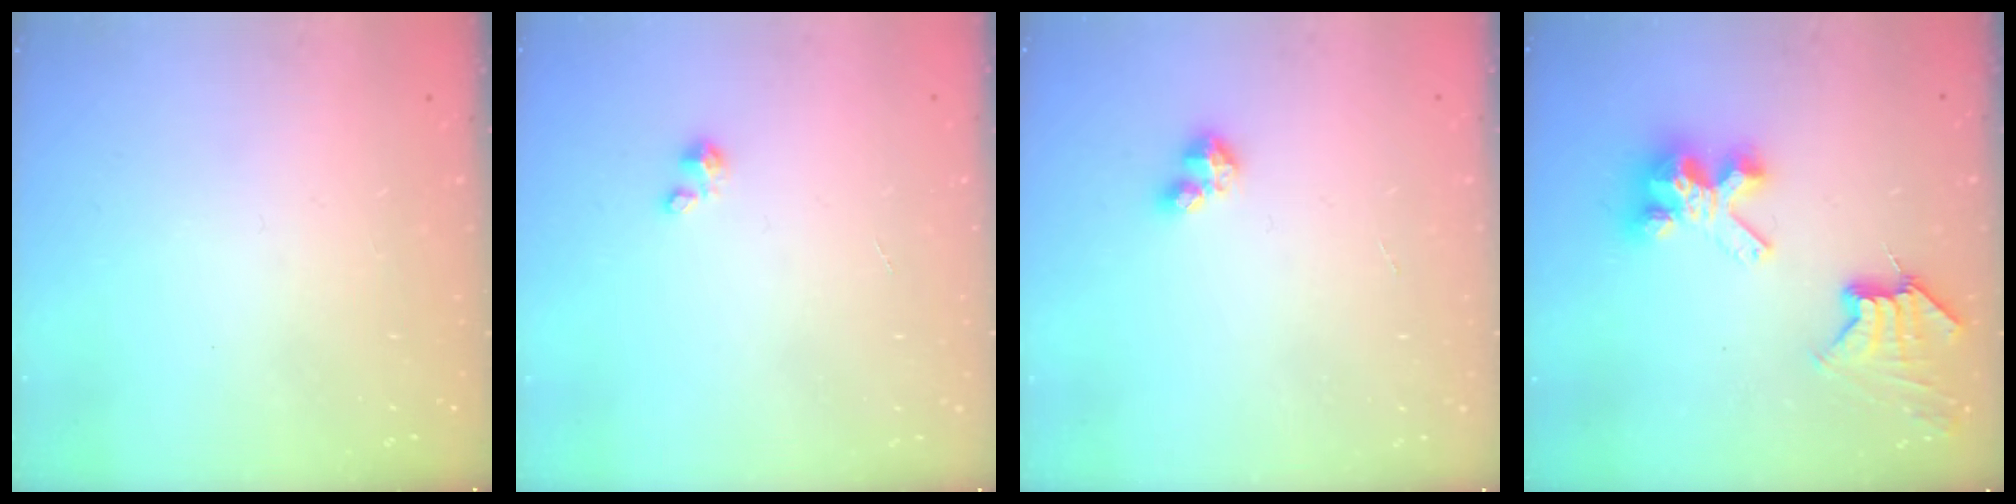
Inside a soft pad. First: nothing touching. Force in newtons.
{"total": 0.8, "press": 0.7, "slide": 0.3}
{"total": 2.8, "press": 2.8, "slide": 0.2}
{"total": 10.3, "press": 10.2, "slide": 1.1}